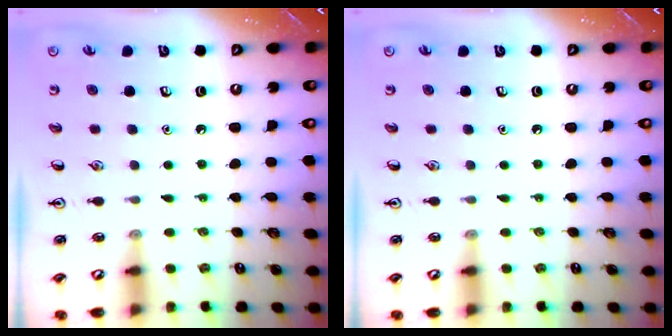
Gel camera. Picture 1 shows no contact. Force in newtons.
{"total": 0.0}